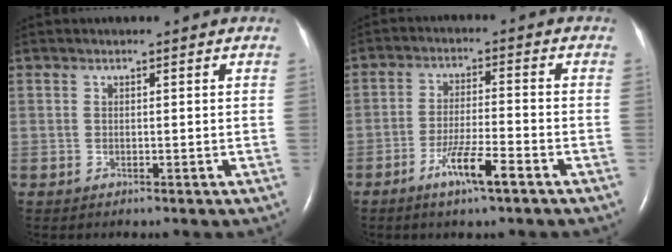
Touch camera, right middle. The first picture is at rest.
{"total": 6.4, "force": [-3.8, 0.2, 5.2], "torque": [-0.102, -0.008, -0.069]}